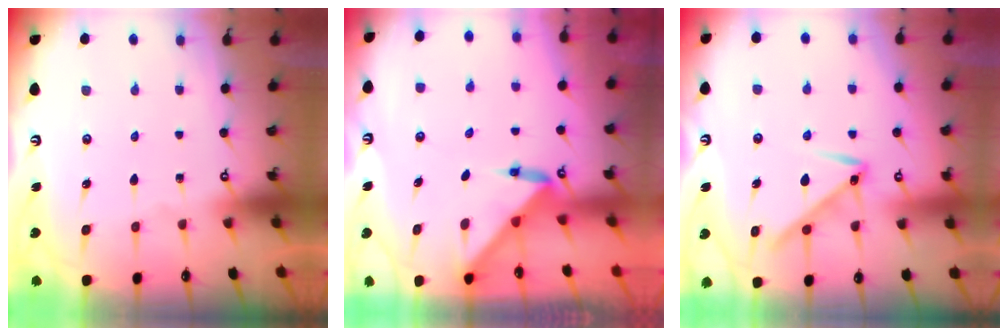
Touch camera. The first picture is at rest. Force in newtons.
{"total": 3.1, "press": 3.1, "slide": 0.2}
{"total": 9.8, "press": 9.8, "slide": 0.6}